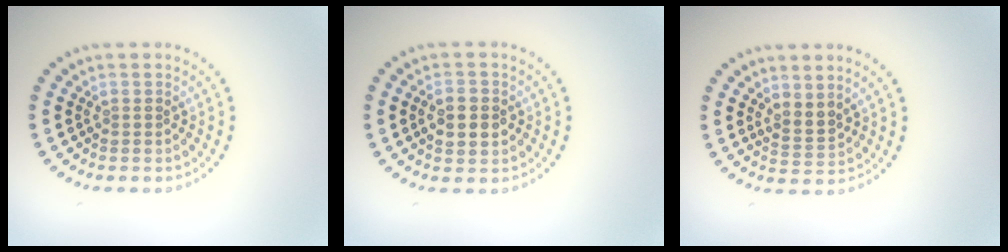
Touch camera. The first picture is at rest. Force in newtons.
{"total": 2.9, "press": 2.9, "slide": 0.1}
{"total": 2.0, "press": 1.4, "slide": 1.4}